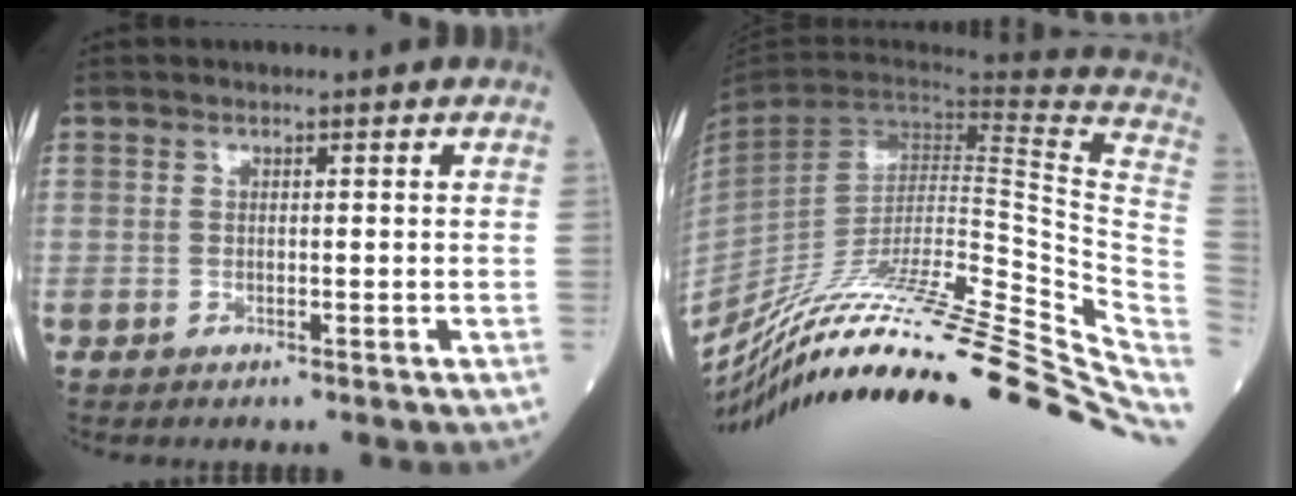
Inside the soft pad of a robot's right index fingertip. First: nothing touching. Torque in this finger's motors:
{"motor_torque": [-1.18, -0.96, -0.35, -0.05]}